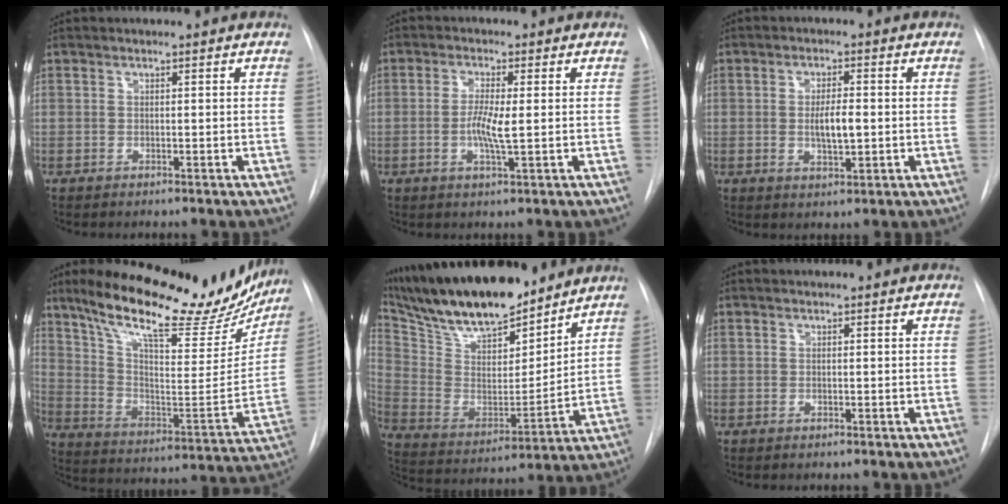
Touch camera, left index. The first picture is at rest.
{"total": 4.4, "force": [-0.4, 0.6, 4.3], "torque": [-0.089, -0.008, -0.008]}
{"total": 4.6, "force": [-0.3, 1.4, 4.4], "torque": [-0.076, -0.005, -0.003]}
{"total": 28.0, "force": [21.9, 7.9, 15.6], "torque": [-0.241, -0.013, 0.311]}
{"total": 21.6, "force": [18.3, 5.3, 10.2], "torque": [-0.190, 0.001, 0.318]}
{"total": 0.0}